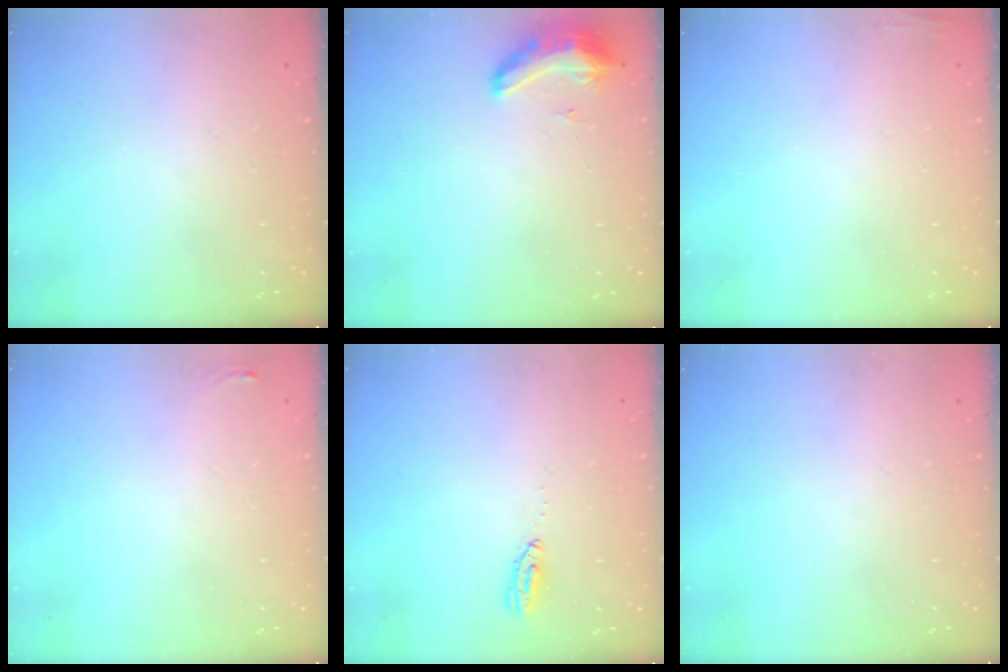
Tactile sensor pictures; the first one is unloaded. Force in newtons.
{"total": 8.7, "press": 8.4, "slide": 2.3}
{"total": 3.8, "press": 3.7, "slide": 1.0}
{"total": 3.3, "press": 3.2, "slide": 1.1}
{"total": 4.1, "press": 4.1, "slide": 0.3}
{"total": 0.0}